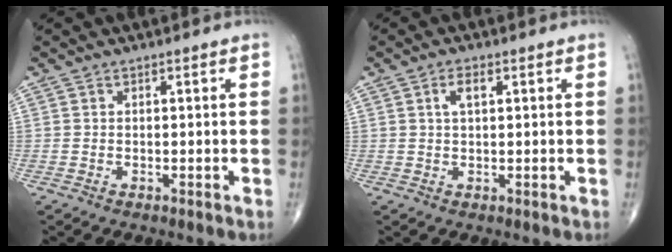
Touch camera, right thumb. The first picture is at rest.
{"total": 3.0, "force": [1.1, 1.4, 2.5], "torque": [-0.046, 0.004, 0.021]}